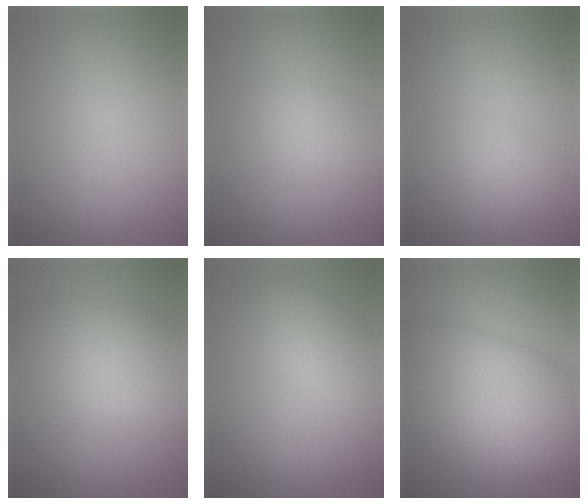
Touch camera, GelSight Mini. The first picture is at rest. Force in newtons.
{"total": 1.8, "press": 1.8, "slide": 0.1}
{"total": 1.4, "press": 1.4, "slide": 0.0}
{"total": 6.6, "press": 6.6, "slide": 0.5}
{"total": 3.2, "press": 3.1, "slide": 0.2}
{"total": 11.9, "press": 11.9, "slide": 0.3}